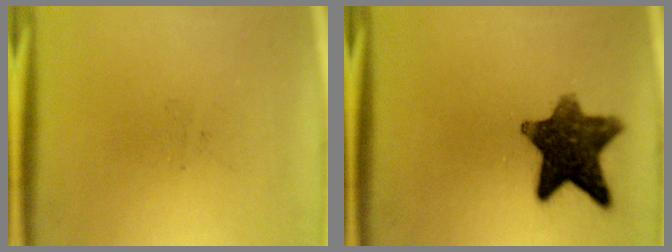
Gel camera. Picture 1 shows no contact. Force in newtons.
{"total": 11.3}